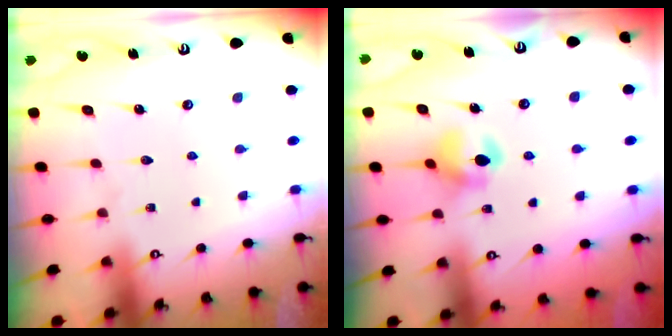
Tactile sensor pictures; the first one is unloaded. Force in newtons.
{"total": 6.8, "press": 6.8, "slide": 0.8}